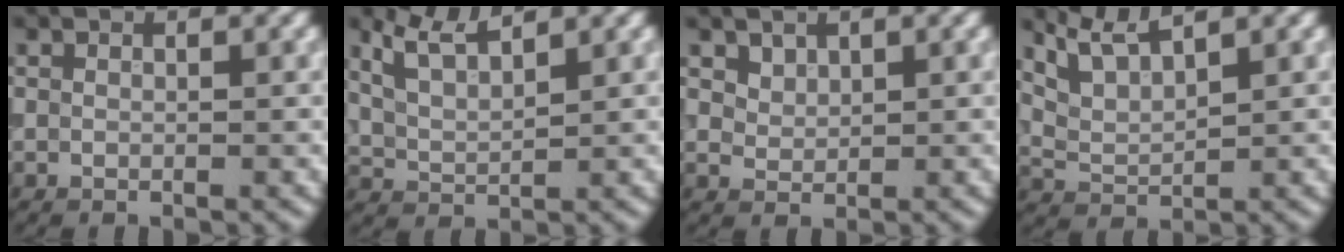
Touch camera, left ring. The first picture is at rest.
{"total": 3.7, "force": [2.9, 1.0, 2.1], "torque": [-0.052, 0.010, 0.062]}
{"total": 1.7, "force": [1.2, 1.1, 0.4], "torque": [-0.013, -0.013, 0.040]}
{"total": 4.0, "force": [3.3, 0.9, 2.1], "torque": [-0.051, 0.006, 0.071]}